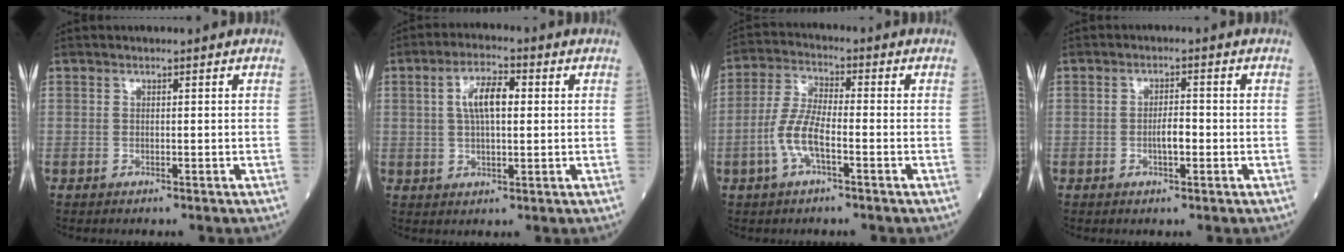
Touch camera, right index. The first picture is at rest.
{"total": 6.5, "force": [1.4, 2.1, 6.0], "torque": [-0.118, 0.014, 0.027]}
{"total": 6.9, "force": [-2.3, 1.9, 6.2], "torque": [-0.140, 0.005, -0.047]}
{"total": 2.6, "force": [-0.6, 0.7, 2.4], "torque": [-0.044, 0.004, -0.008]}